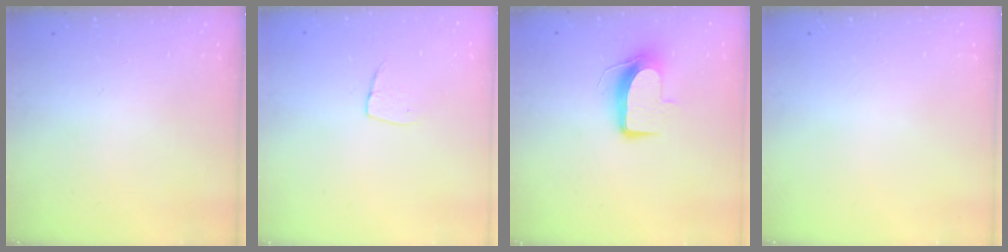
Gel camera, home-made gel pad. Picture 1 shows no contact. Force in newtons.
{"total": 5.0, "press": 5.0, "slide": 0.3}
{"total": 9.8, "press": 9.8, "slide": 0.3}
{"total": 0.0}